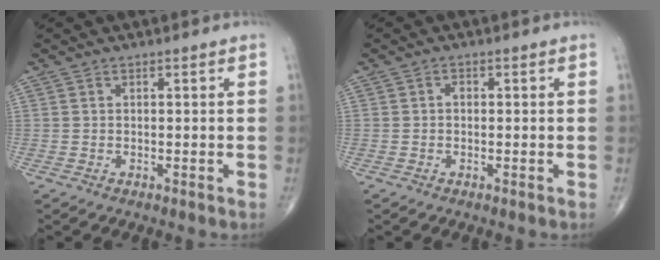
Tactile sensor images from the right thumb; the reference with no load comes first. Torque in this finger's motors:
{"motor_torque": [0.32, 0.61, 0.04, -0.15, 0.00]}